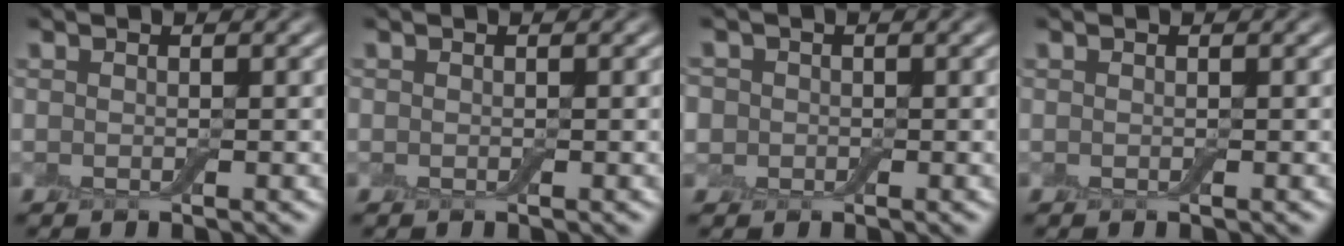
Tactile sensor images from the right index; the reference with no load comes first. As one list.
[{"total": 0.0}, {"total": 2.8, "force": [0.4, 2.6, 1.0], "torque": [-0.007, 0.013, -0.020]}, {"total": 0.0}]